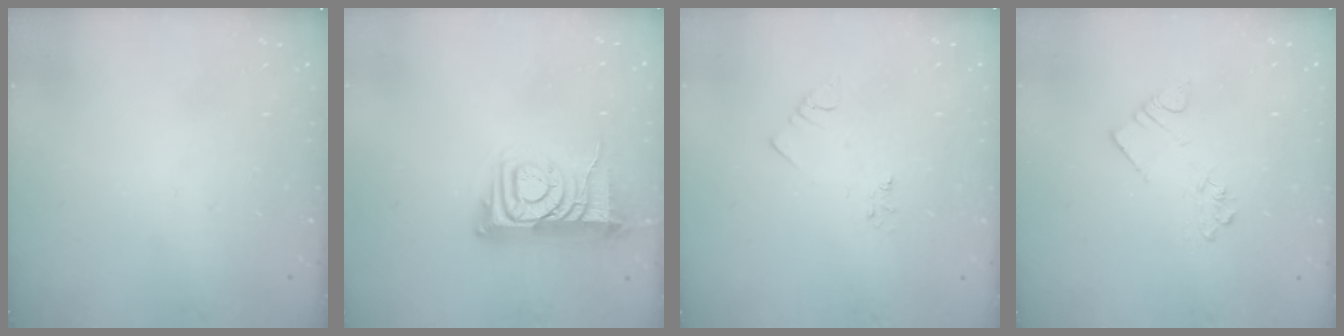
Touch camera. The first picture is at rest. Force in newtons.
{"total": 10.7, "press": 10.7, "slide": 0.7}
{"total": 4.0, "press": 4.0, "slide": 0.5}
{"total": 4.2, "press": 4.1, "slide": 0.6}